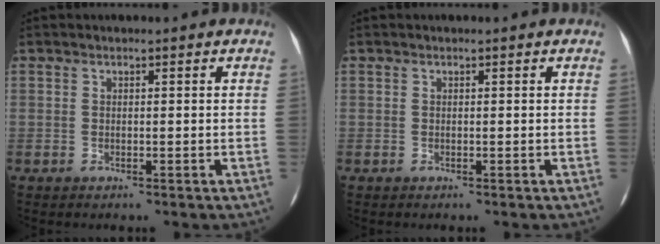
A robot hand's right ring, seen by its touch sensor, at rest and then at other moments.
{"total": 0.0}